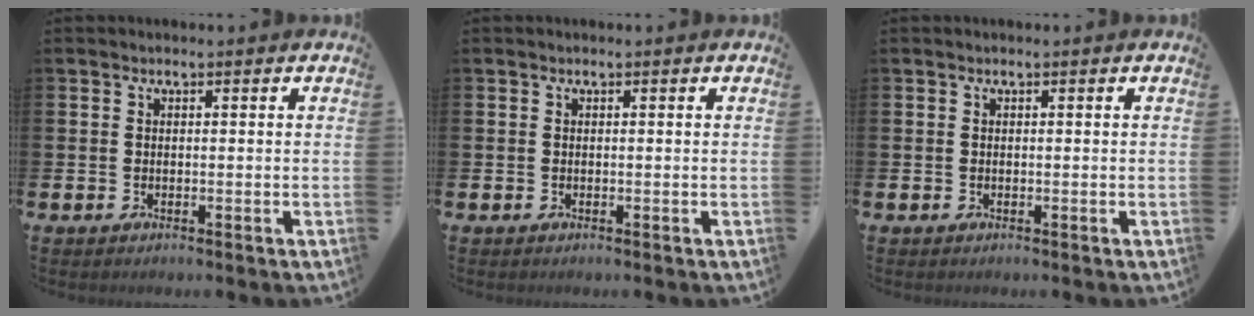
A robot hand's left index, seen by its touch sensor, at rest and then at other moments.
{"total": 0.0}
{"total": 0.0}